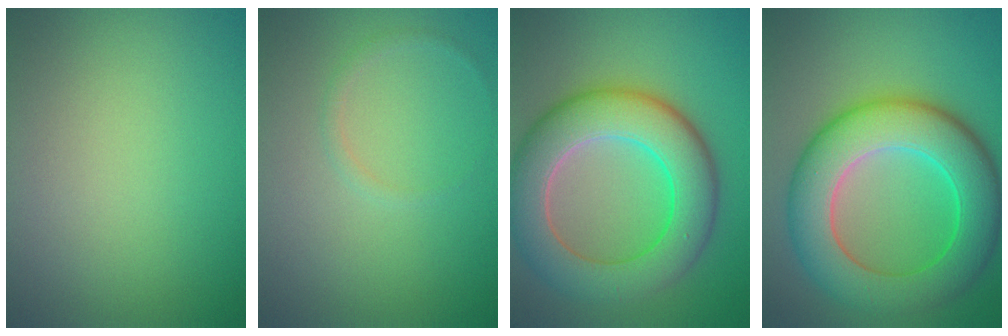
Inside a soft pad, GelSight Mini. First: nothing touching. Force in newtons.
{"total": 0.8, "press": 0.8, "slide": 0.0}
{"total": 9.3, "press": 9.3, "slide": 0.8}
{"total": 10.0, "press": 10.0, "slide": 0.2}